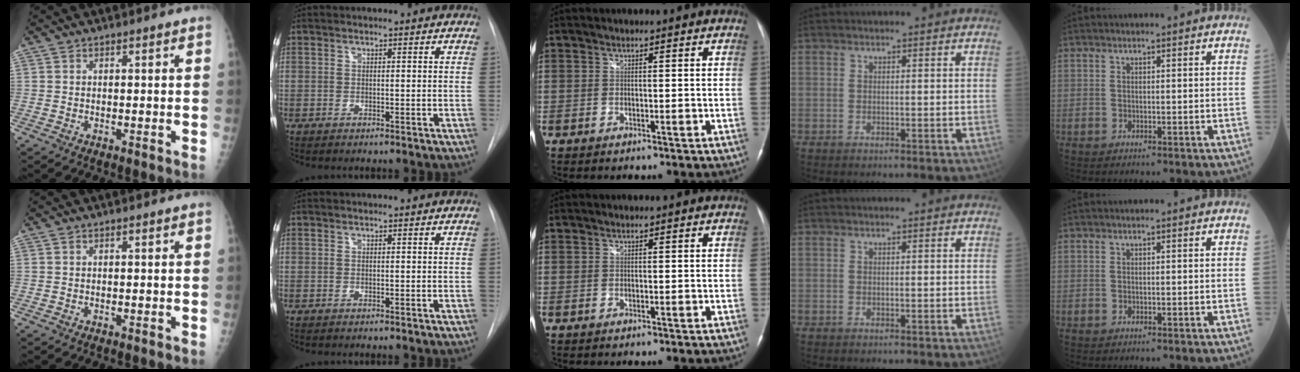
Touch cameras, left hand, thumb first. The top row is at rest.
{}